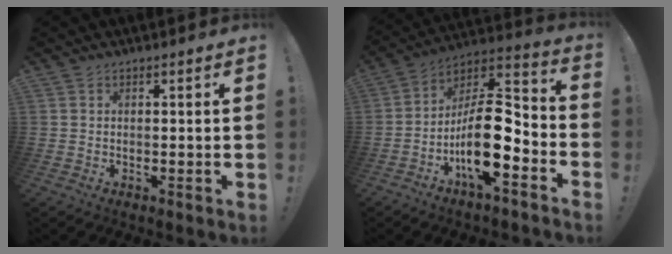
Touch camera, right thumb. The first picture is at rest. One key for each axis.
{"total": 17.9, "fx": -5.8, "fy": 6.6, "fz": 15.6, "tx": -0.286, "ty": 0.023, "tz": -0.094}